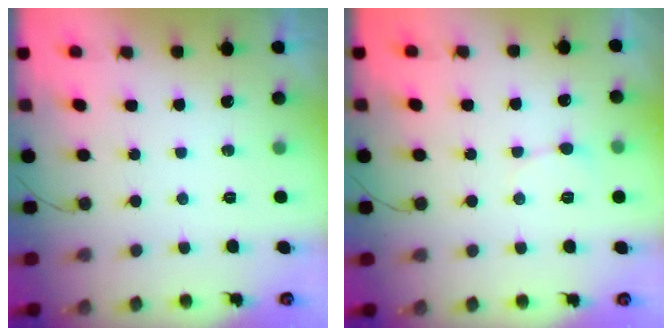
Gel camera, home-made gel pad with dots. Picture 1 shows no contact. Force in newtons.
{"total": 3.9, "press": 3.8, "slide": 0.4}